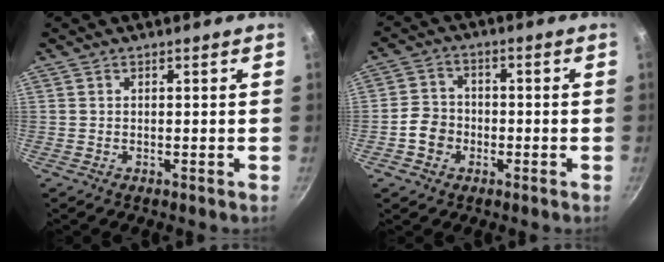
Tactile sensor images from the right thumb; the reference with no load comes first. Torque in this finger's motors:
{"motor_torque": [-0.46, -0.07, -0.31, 0.25, -0.02]}